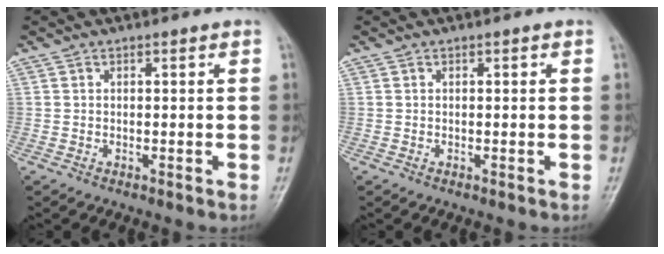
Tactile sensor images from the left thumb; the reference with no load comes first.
{"total": 0.0}